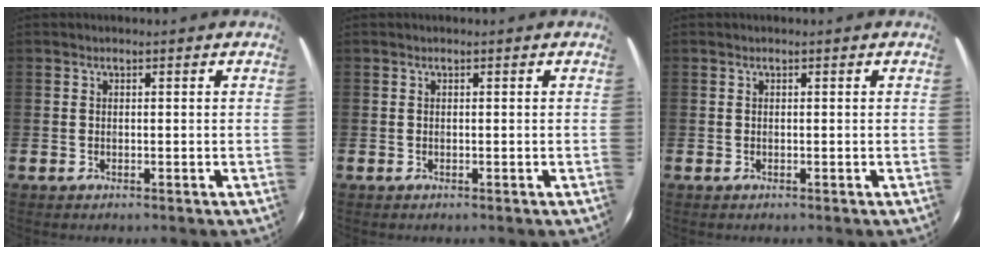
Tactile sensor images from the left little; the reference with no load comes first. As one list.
[{"total": 0.0}, {"total": 0.0}]